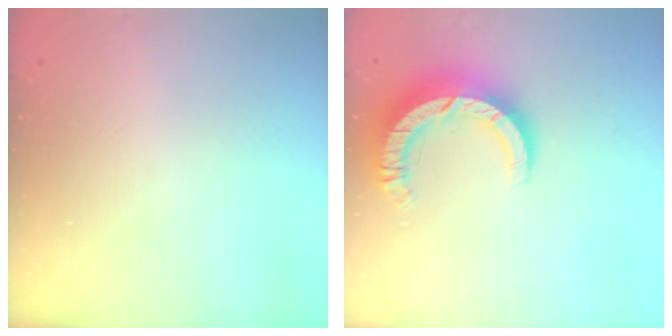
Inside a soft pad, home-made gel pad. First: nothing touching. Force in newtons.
{"total": 11.5, "press": 11.5, "slide": 1.0}